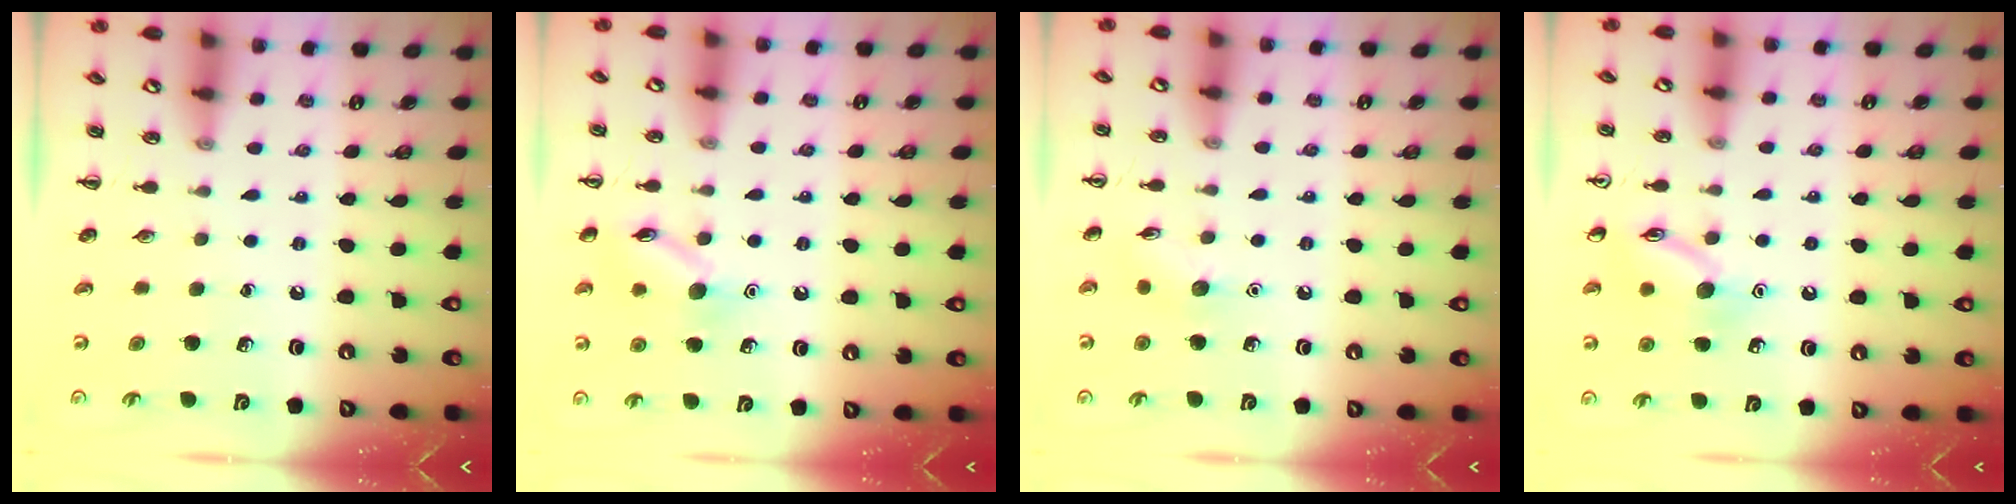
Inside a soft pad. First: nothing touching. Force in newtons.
{"total": 10.6, "press": 10.6, "slide": 0.4}
{"total": 6.3, "press": 6.2, "slide": 1.5}
{"total": 11.3, "press": 11.3, "slide": 0.6}